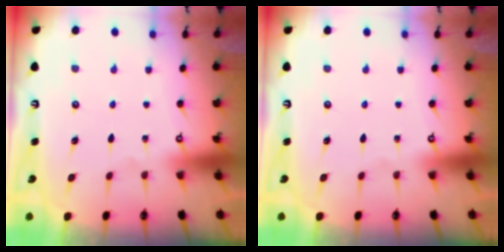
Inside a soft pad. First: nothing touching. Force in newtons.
{"total": 0.0}